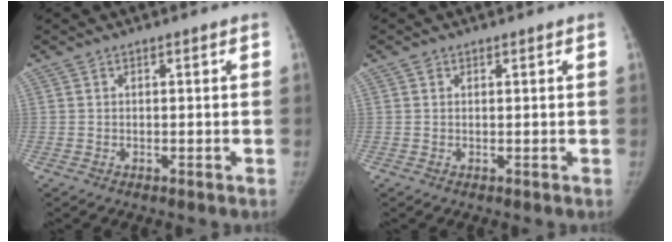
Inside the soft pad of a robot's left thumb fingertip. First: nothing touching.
{"total": 0.5, "force": [0.3, 0.4, 0.1], "torque": [0.003, -0.001, 0.003]}